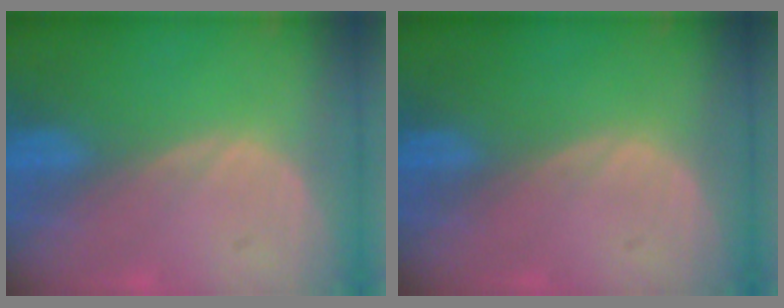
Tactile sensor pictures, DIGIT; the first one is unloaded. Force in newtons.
{"total": 0.0}